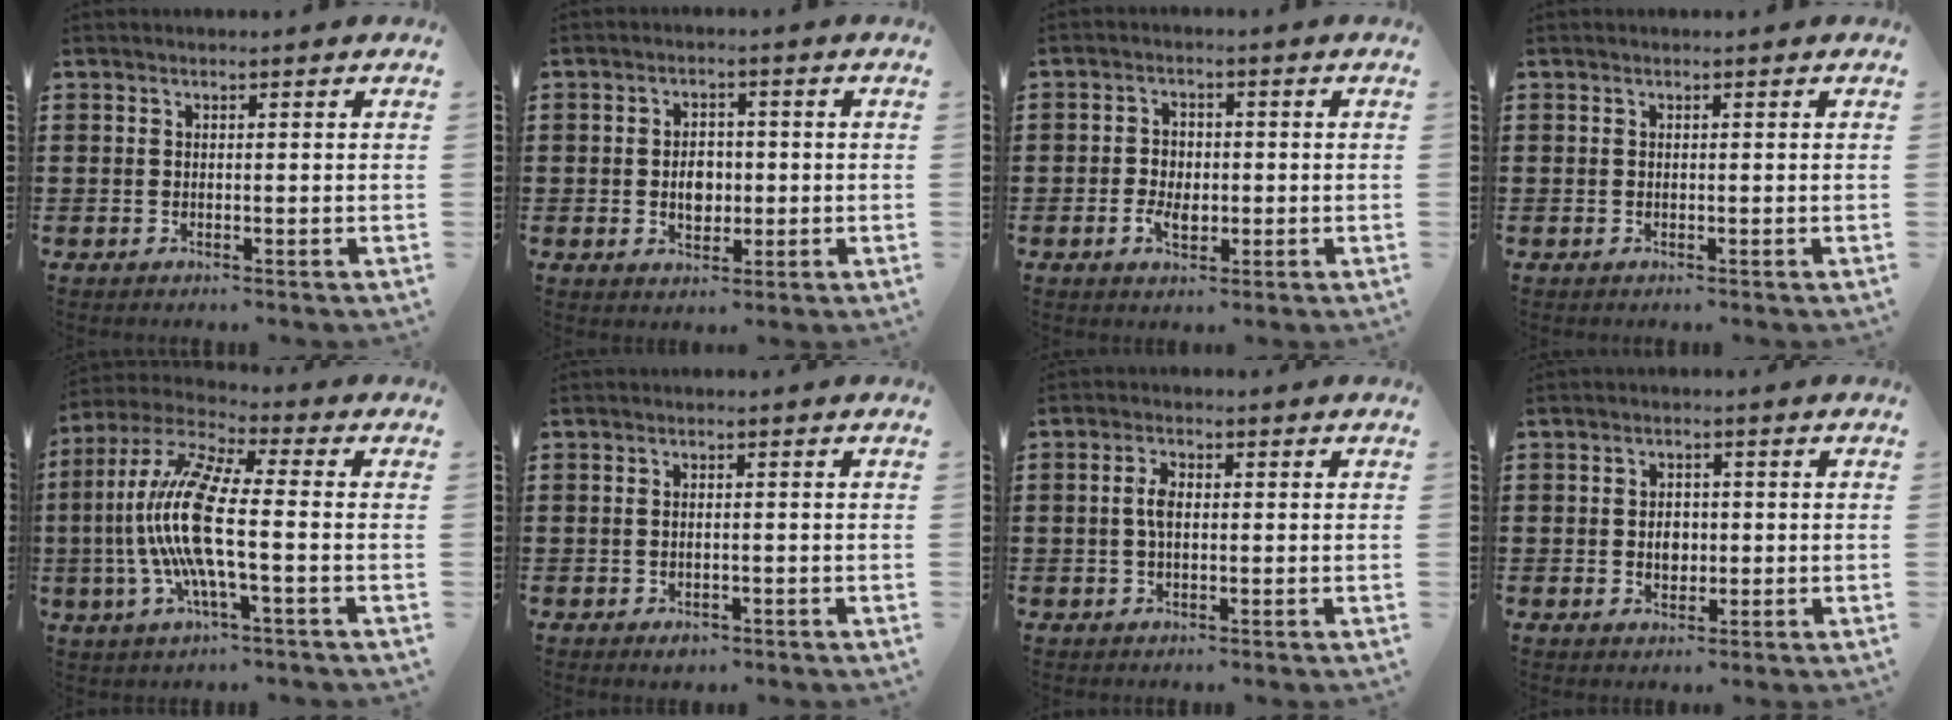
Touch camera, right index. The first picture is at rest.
{"total": 4.0, "force": [-0.3, 2.8, 2.8], "torque": [-0.044, 0.000, -0.010]}
{"total": 3.8, "force": [-1.0, 2.6, 2.5], "torque": [-0.057, 0.005, -0.022]}
{"total": 0.0}
{"total": 12.7, "force": [-2.0, 2.7, 12.2], "torque": [-0.280, -0.018, -0.049]}
{"total": 1.2, "force": [-0.5, 0.6, 0.9], "torque": [-0.020, -0.001, -0.010]}
{"total": 3.2, "force": [0.2, 1.4, 2.9], "torque": [-0.065, 0.004, 0.000]}
{"total": 2.8, "force": [-0.1, 2.1, 1.9], "torque": [-0.033, 0.003, -0.005]}